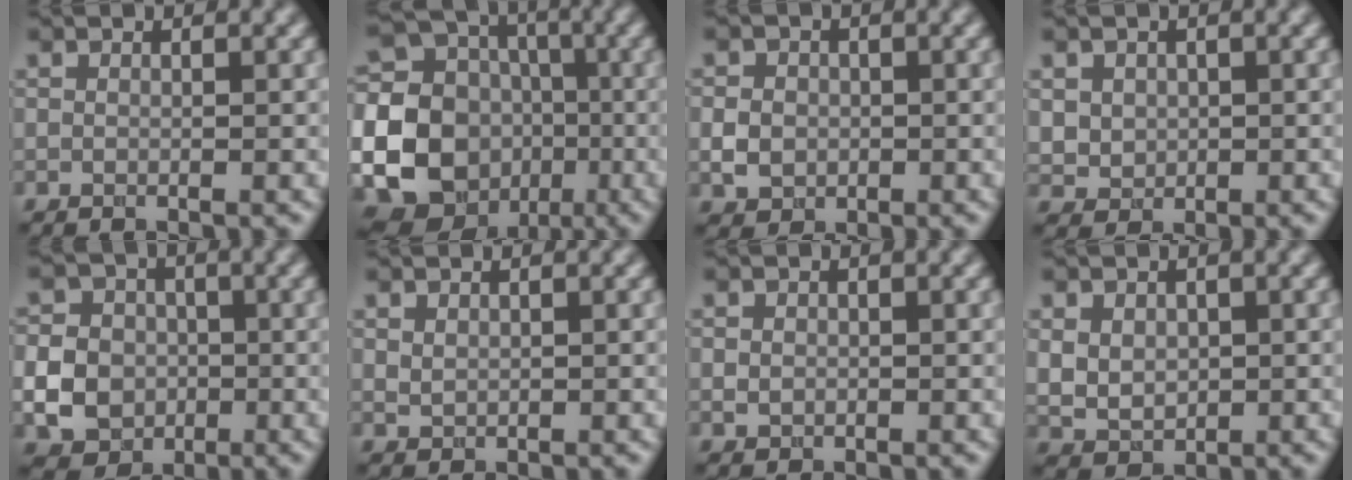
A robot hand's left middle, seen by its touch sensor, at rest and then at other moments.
{"total": 24.5, "force": [-4.5, 22.9, 7.6], "torque": [-0.190, -0.028, -0.126]}
{"total": 2.5, "force": [-0.3, 2.2, 1.1], "torque": [-0.021, -0.003, -0.007]}
{"total": 2.6, "force": [0.7, 2.3, 0.9], "torque": [-0.029, 0.000, 0.026]}
{"total": 6.1, "force": [-1.2, 5.4, 2.6], "torque": [-0.040, -0.003, -0.044]}
{"total": 1.0, "force": [0.4, 0.8, 0.4], "torque": [-0.008, -0.002, 0.011]}
{"total": 1.2, "force": [0.0, 1.1, 0.4], "torque": [-0.002, -0.003, 0.000]}
{"total": 3.8, "force": [0.4, 3.1, 2.2], "torque": [-0.045, -0.004, 0.017]}